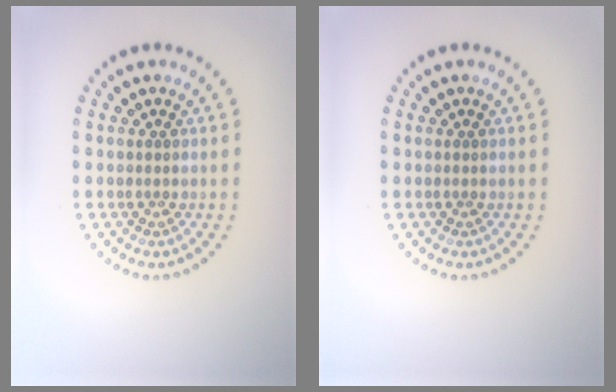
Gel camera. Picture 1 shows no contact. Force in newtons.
{"total": 0.0}